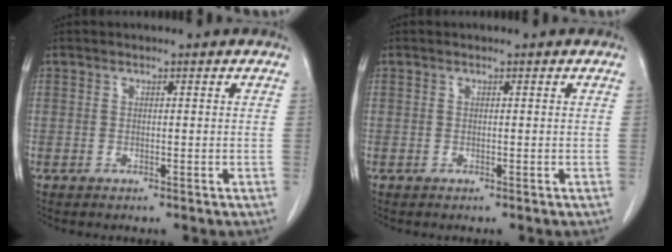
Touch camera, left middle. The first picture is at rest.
{"total": 0.0}